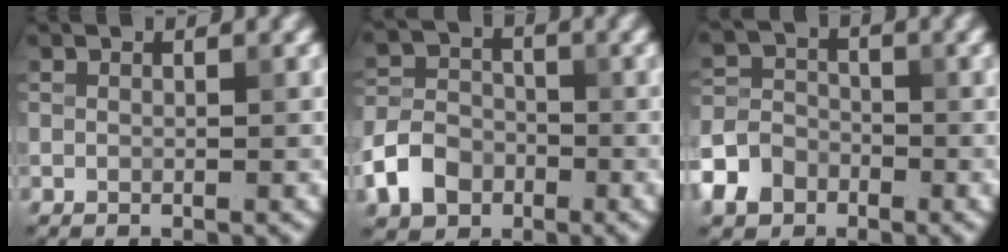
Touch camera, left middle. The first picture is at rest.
{"total": 4.9, "force": [-2.3, 3.7, 2.2], "torque": [-0.044, 0.002, -0.051]}
{"total": 4.4, "force": [-2.6, 3.2, 1.6], "torque": [-0.032, -0.001, -0.057]}